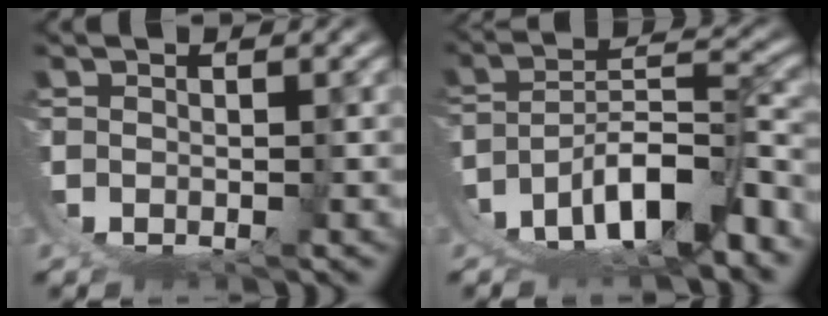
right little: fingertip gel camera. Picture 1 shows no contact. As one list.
[{"total": 11.6, "force": [-4.1, 7.4, 7.9], "torque": [-0.152, -0.021, -0.056]}]